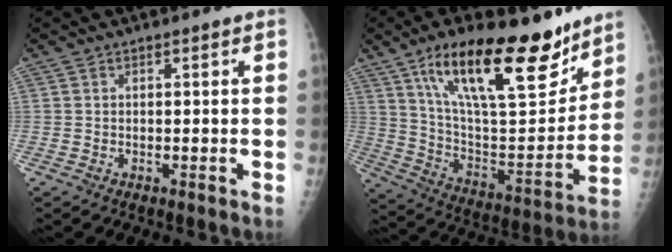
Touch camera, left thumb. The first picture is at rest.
{"total": 26.0, "force": [16.4, 9.0, 18.0], "torque": [-0.252, -0.061, 0.278]}